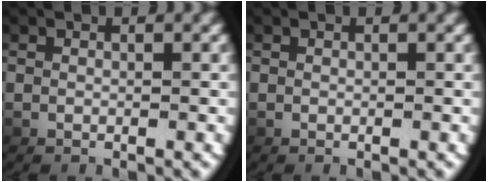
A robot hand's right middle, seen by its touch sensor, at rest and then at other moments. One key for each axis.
{"total": 0.0}